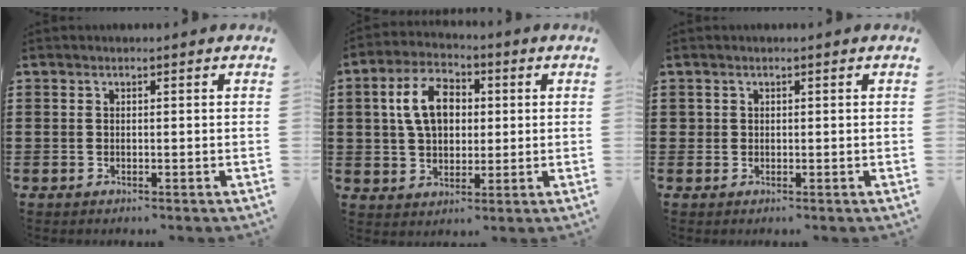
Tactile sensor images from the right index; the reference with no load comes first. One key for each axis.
{"total": 8.9, "fx": 1.4, "fy": 5.7, "fz": 6.7, "tx": -0.140, "ty": 0.016, "tz": 0.022}
{"total": 0.8, "fx": 0.2, "fy": 0.7, "fz": 0.1, "tx": -0.002, "ty": 0.005, "tz": 0.004}